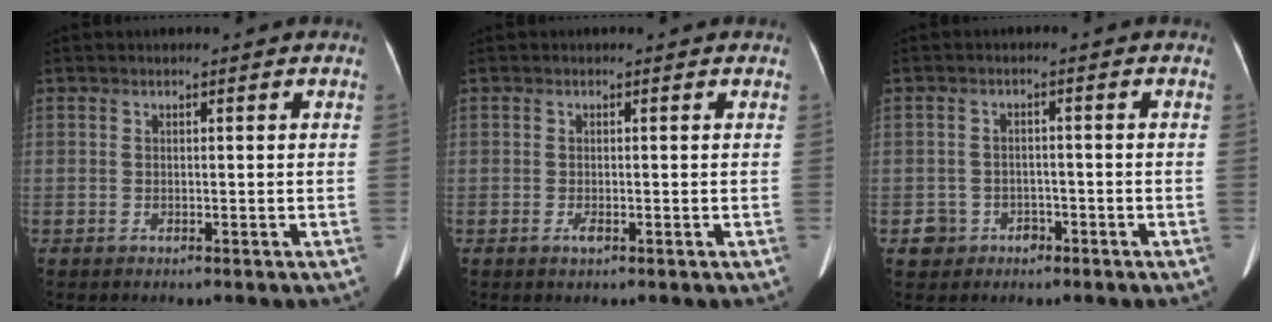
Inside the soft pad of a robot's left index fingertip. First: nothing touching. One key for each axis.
{"total": 0.9, "fx": -0.4, "fy": 0.2, "fz": 0.8, "tx": -0.010, "ty": -0.008, "tz": -0.008}
{"total": 3.5, "fx": -2.0, "fy": 2.8, "fz": 0.1, "tx": 0.004, "ty": 0.005, "tz": -0.026}